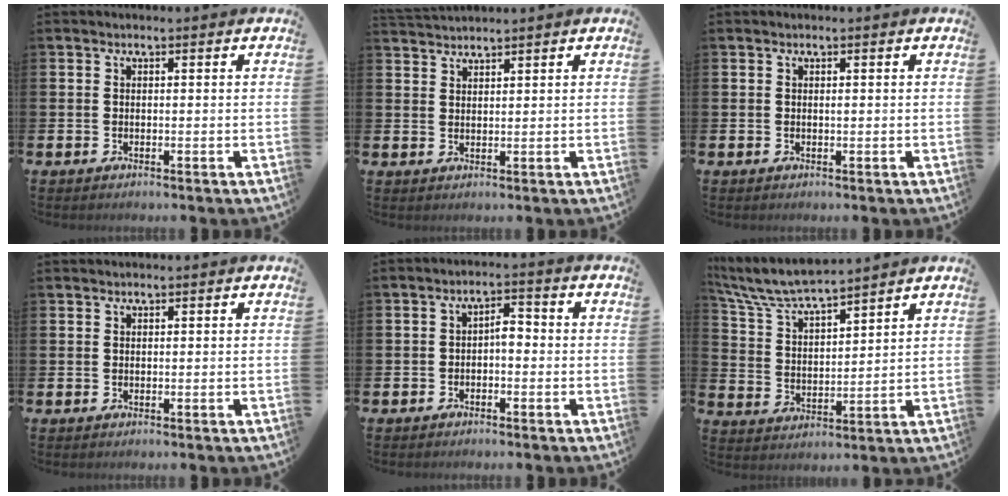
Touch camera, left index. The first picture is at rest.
{"total": 2.1, "force": [2.1, 0.1, -0.2], "torque": [0.007, -0.010, 0.038]}
{"total": 0.0}
{"total": 0.7, "force": [0.7, 0.1, 0.0], "torque": [0.008, -0.002, 0.011]}
{"total": 2.3, "force": [-0.9, 1.1, 1.8], "torque": [-0.029, 0.006, -0.023]}
{"total": 7.1, "force": [6.7, 0.6, 2.2], "torque": [-0.068, -0.043, 0.117]}